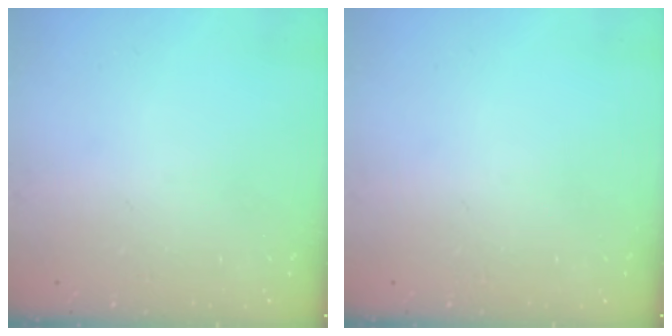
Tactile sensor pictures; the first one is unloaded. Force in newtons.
{"total": 0.0}